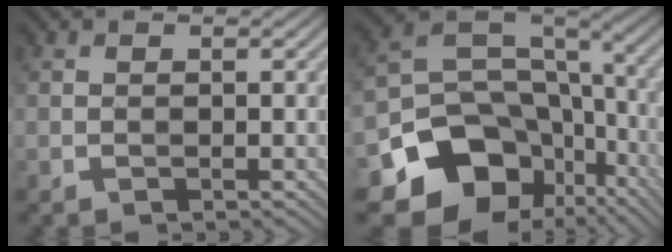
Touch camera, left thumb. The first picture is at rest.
{"total": 15.9, "force": [-7.6, 12.1, 6.9], "torque": [-0.163, -0.032, -0.120]}